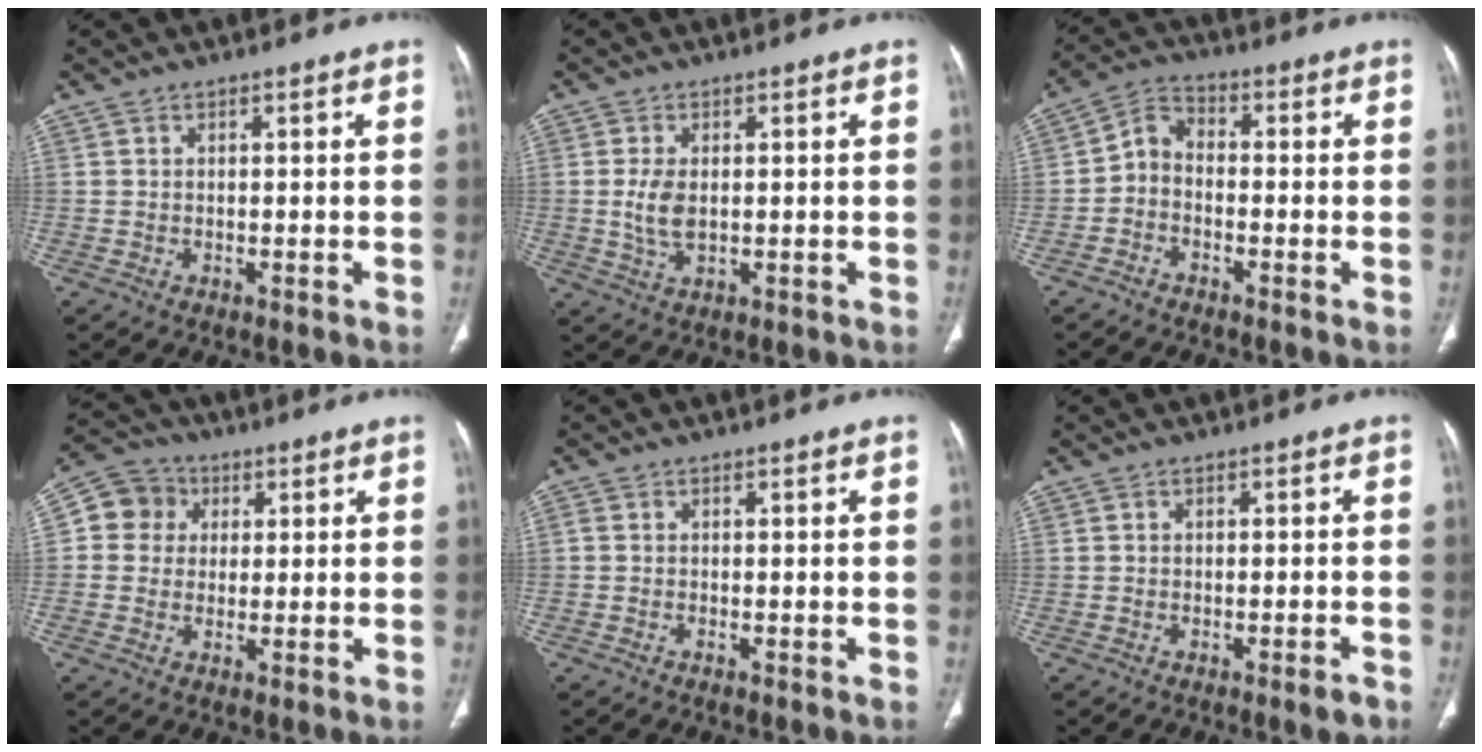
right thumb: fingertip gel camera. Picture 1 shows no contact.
{"total": 4.7, "force": [0.2, 2.6, 3.9], "torque": [-0.081, -0.003, 0.008]}
{"total": 4.8, "force": [-1.6, 3.4, 2.9], "torque": [-0.043, 0.026, -0.046]}
{"total": 7.3, "force": [1.4, 6.8, 2.3], "torque": [-0.015, 0.011, 0.014]}
{"total": 0.5, "force": [-0.4, 0.1, 0.3], "torque": [-0.010, -0.001, -0.012]}
{"total": 2.3, "force": [-1.5, 0.4, 1.7], "torque": [-0.021, 0.003, -0.022]}